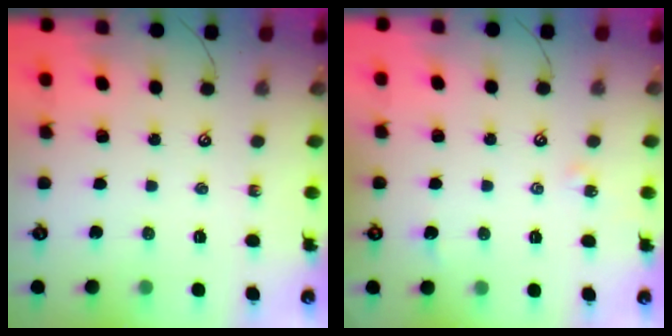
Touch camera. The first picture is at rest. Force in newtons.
{"total": 3.0, "press": 2.9, "slide": 0.5}